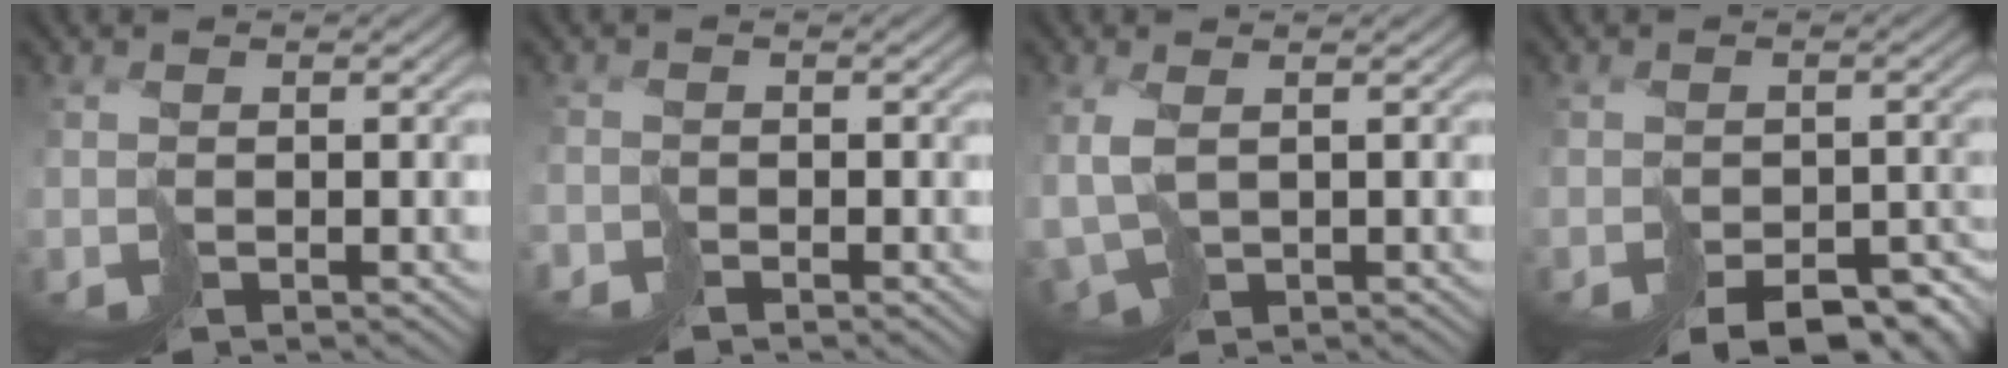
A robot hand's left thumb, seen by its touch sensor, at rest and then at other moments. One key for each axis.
{"total": 1.3, "fx": -1.1, "fy": -0.2, "fz": -0.7, "tx": 0.024, "ty": 0.002, "tz": -0.027}
{"total": 4.1, "fx": -0.2, "fy": 2.2, "fz": 3.5, "tx": -0.094, "ty": -0.009, "tz": 0.000}
{"total": 8.6, "fx": -6.6, "fy": 4.4, "fz": 3.2, "tx": -0.035, "ty": -0.017, "tz": -0.063}